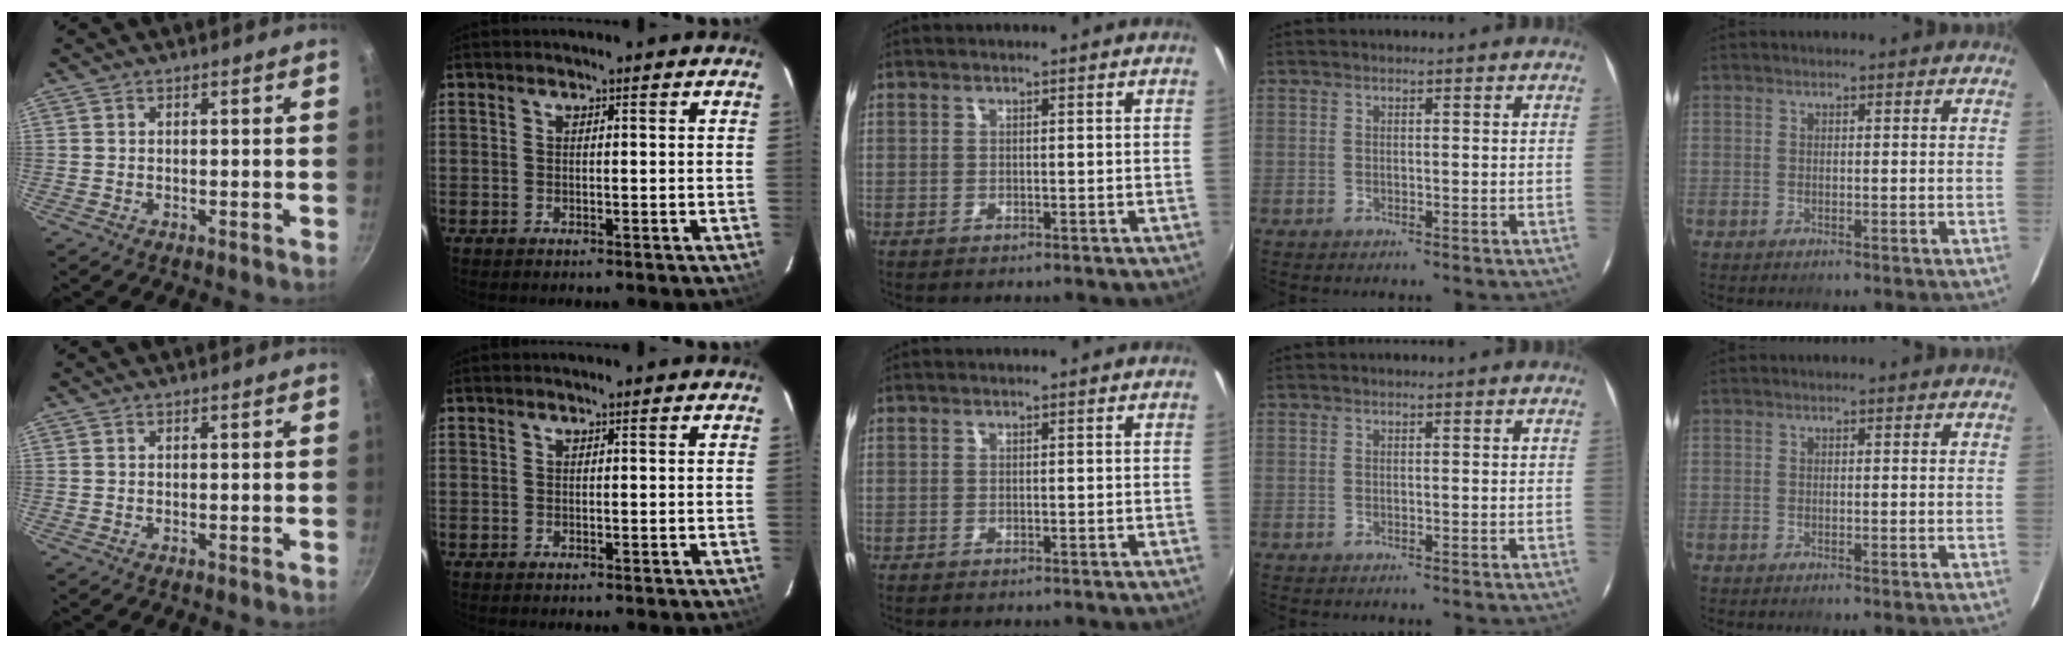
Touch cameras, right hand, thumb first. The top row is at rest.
{}